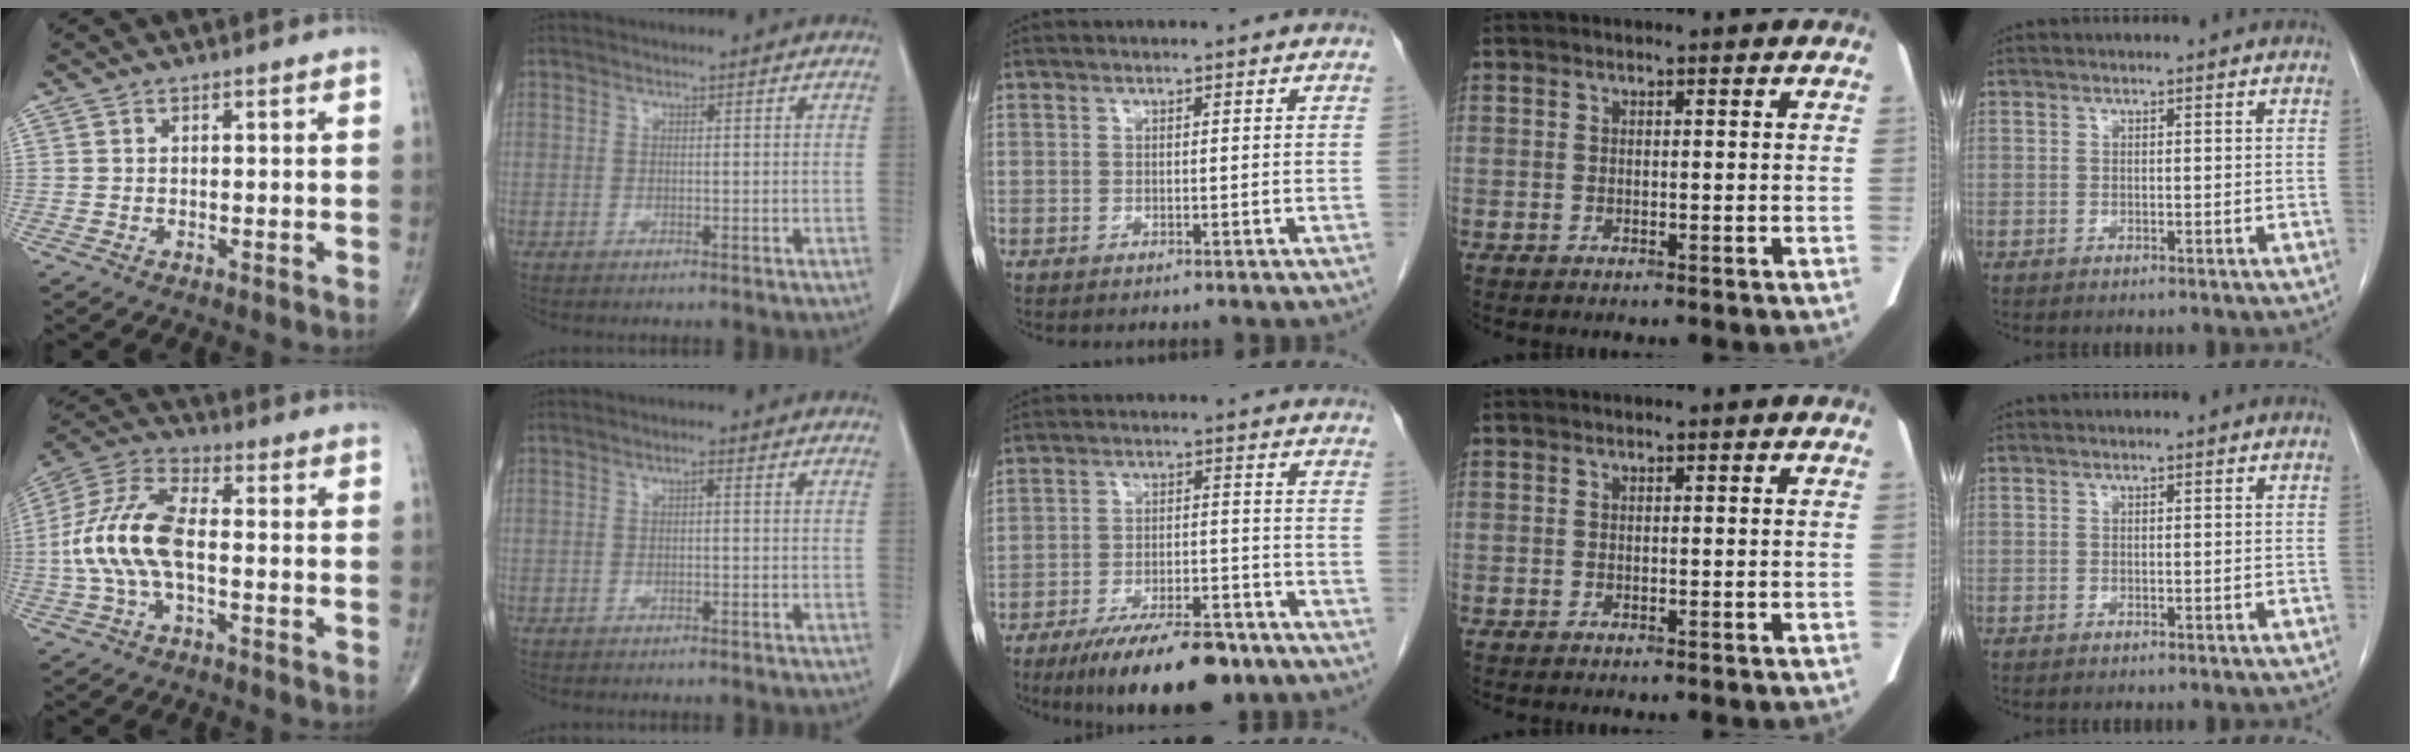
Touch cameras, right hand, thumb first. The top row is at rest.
{"thumb": {"total": 14.2, "force": [-1.5, 6.0, 12.8], "torque": [-0.291, 0.034, -0.032]}, "index": {"total": 0.6, "force": [0.0, 0.2, 0.6], "torque": [-0.010, 0.002, 0.001]}, "middle": {"total": 13.6, "force": [-10.0, 4.0, 8.3], "torque": [-0.122, -0.004, -0.161]}}